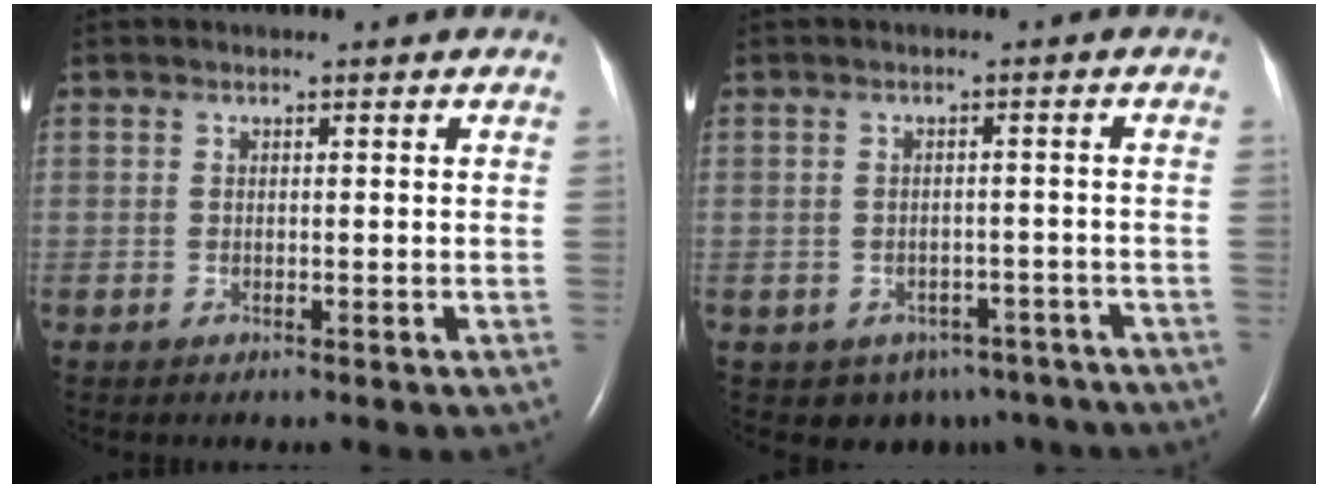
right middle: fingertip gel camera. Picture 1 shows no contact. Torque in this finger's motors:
{"motor_torque": [-0.24, -0.18, 0.04, 0.01]}